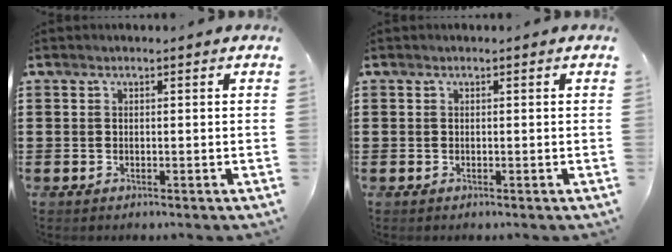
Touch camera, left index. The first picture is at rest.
{"total": 0.0}